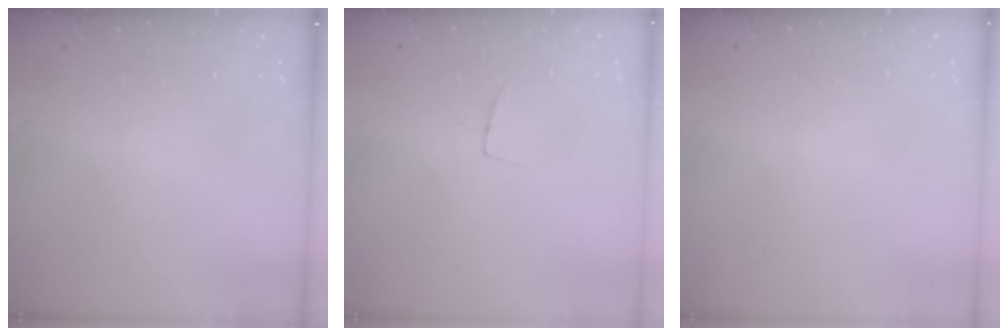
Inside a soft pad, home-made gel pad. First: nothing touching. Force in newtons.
{"total": 3.3, "press": 3.3, "slide": 0.2}
{"total": 0.0}